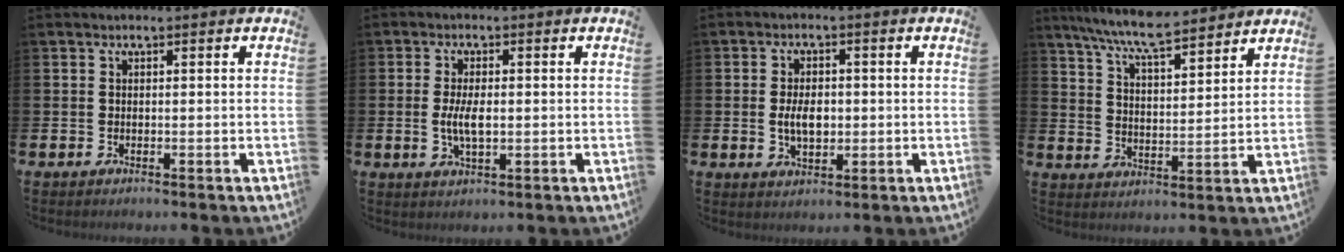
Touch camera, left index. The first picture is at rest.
{"total": 4.1, "force": [0.0, 1.8, 3.7], "torque": [-0.070, -0.001, -0.005]}
{"total": 4.2, "force": [-0.1, 2.5, 3.3], "torque": [-0.042, -0.001, -0.007]}
{"total": 8.4, "force": [7.8, 0.8, 3.1], "torque": [-0.085, -0.036, 0.140]}